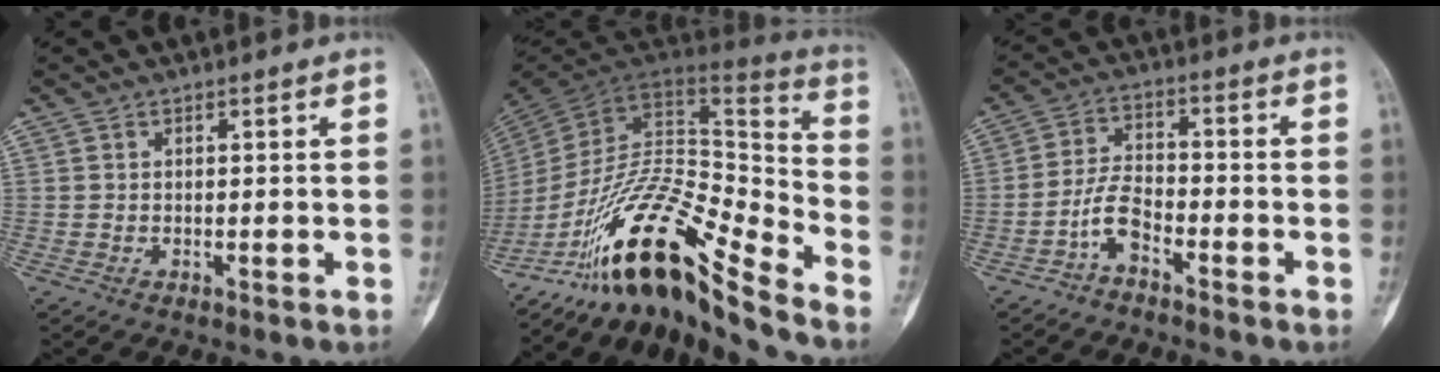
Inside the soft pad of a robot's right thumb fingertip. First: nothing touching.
{"total": 23.7, "force": [-15.9, 6.2, 16.5], "torque": [-0.294, 0.093, -0.277]}
{"total": 5.3, "force": [-3.4, 2.2, 3.5], "torque": [-0.064, 0.034, -0.072]}